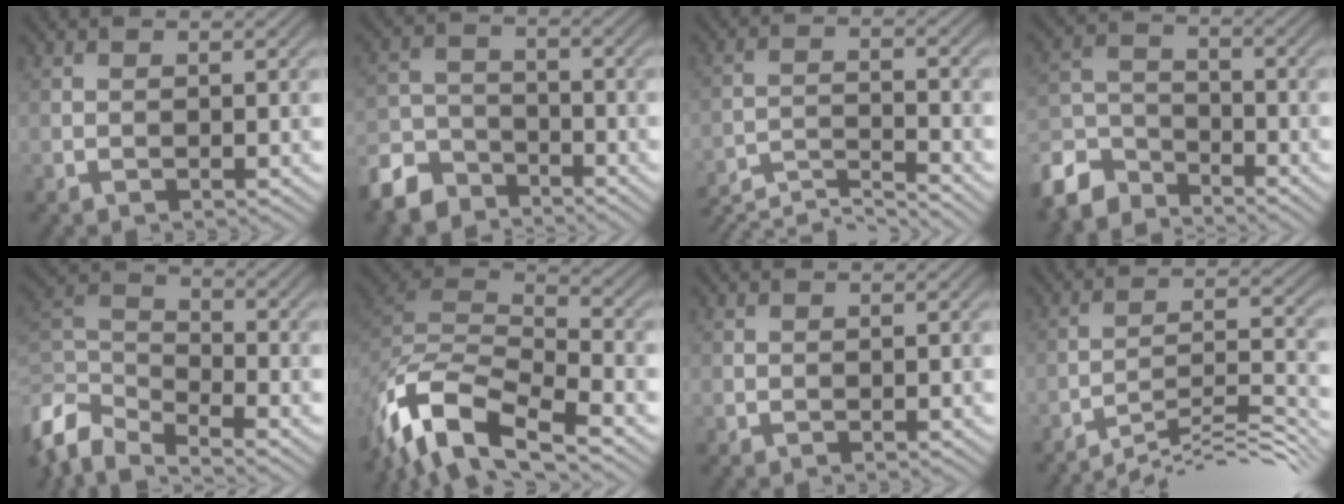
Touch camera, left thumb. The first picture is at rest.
{"total": 7.8, "force": [-6.2, 3.8, 2.8], "torque": [-0.069, -0.008, -0.137]}
{"total": 6.5, "force": [-5.8, 1.1, 2.8], "torque": [-0.063, -0.007, -0.103]}
{"total": 8.1, "force": [-6.8, 3.4, 2.9], "torque": [-0.071, -0.006, -0.151]}
{"total": 8.7, "force": [-6.1, 3.6, 5.1], "torque": [-0.118, -0.016, -0.134]}
{"total": 12.2, "force": [-8.2, 4.4, 7.8], "torque": [-0.170, -0.005, -0.160]}
{"total": 0.0}
{"total": 10.8, "force": [-9.2, 1.5, 5.6], "torque": [-0.098, 0.016, -0.144]}